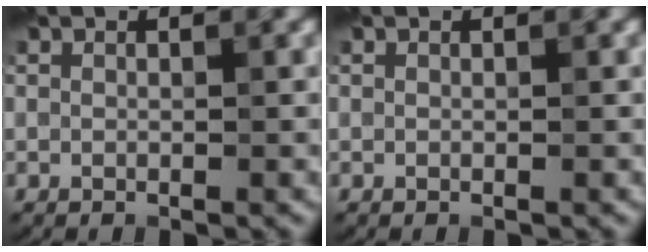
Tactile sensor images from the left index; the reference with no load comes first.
{"total": 0.0}